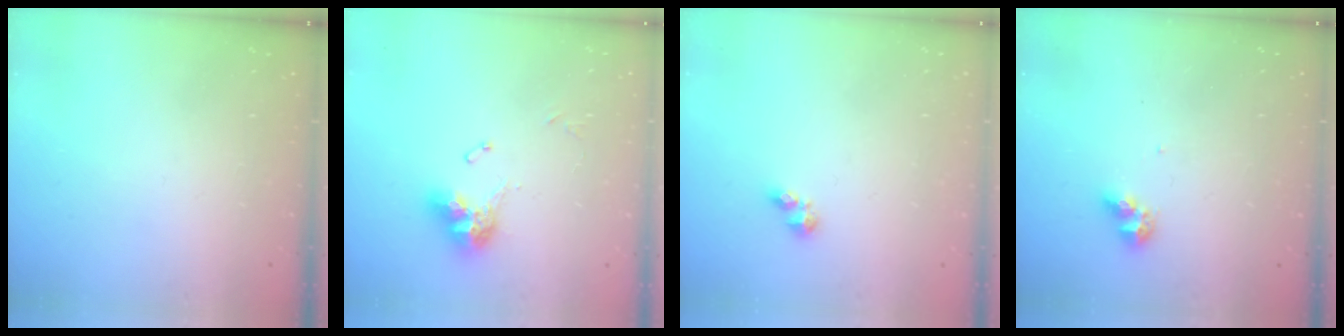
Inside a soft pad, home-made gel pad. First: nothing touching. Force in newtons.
{"total": 10.2, "press": 10.1, "slide": 1.0}
{"total": 4.5, "press": 4.5, "slide": 0.5}
{"total": 6.6, "press": 6.5, "slide": 0.4}